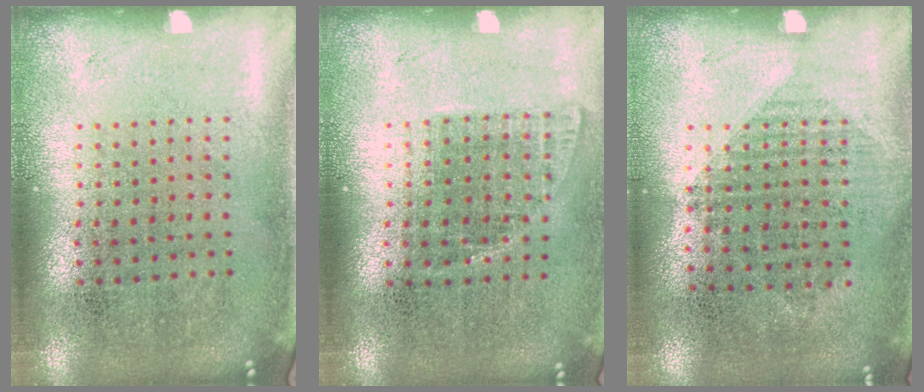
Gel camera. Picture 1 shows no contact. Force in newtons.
{"total": 1.0, "press": 0.9, "slide": 0.5}
{"total": 0.9, "press": 0.9, "slide": 0.4}